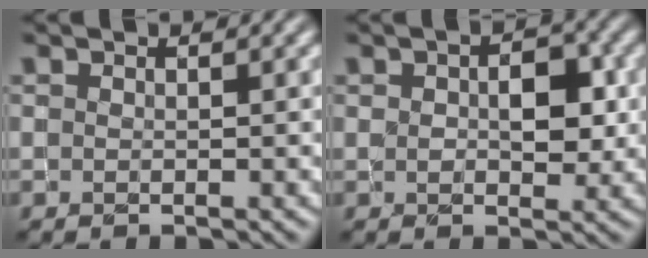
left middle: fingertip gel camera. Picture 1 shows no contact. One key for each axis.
{"total": 4.1, "fx": 0.3, "fy": 2.4, "fz": 3.3, "tx": -0.053, "ty": 0.001, "tz": 0.006}